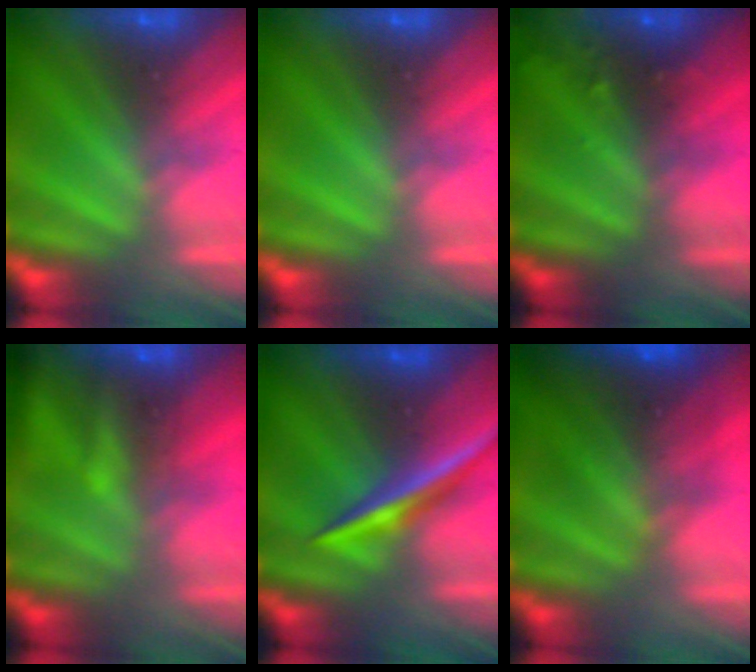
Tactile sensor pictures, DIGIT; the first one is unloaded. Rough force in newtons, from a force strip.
{"total": 0.0}
{"total": 9.1}
{"total": 7.2}
{"total": 1.9}
{"total": 7.2}